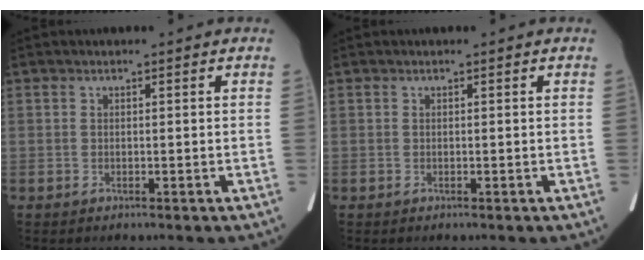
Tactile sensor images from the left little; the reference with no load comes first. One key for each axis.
{"total": 0.0}